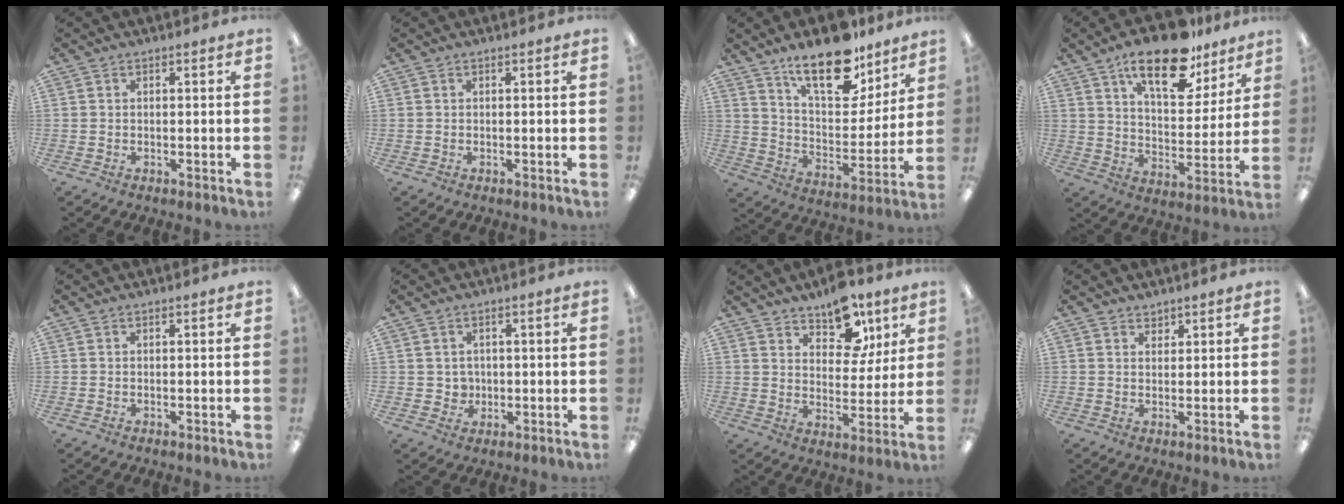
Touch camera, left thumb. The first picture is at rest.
{"total": 0.0}
{"total": 18.9, "force": [13.5, 8.2, 10.4], "torque": [-0.166, -0.080, 0.233]}
{"total": 18.5, "force": [12.6, 7.8, 11.1], "torque": [-0.176, -0.062, 0.211]}
{"total": 0.0}
{"total": 2.9, "force": [0.7, 2.8, 0.4], "torque": [-0.006, 0.002, 0.011]}
{"total": 12.0, "force": [8.7, 6.6, 5.1], "torque": [-0.061, -0.051, 0.155]}
{"total": 1.8, "force": [1.6, 0.9, 0.0], "torque": [0.008, -0.005, 0.029]}